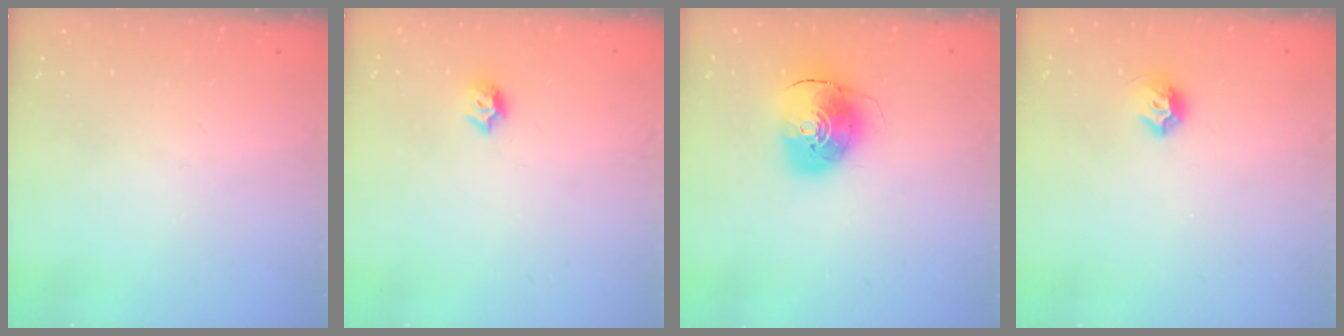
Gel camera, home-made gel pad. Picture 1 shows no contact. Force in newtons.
{"total": 6.3, "press": 6.3, "slide": 0.2}
{"total": 9.8, "press": 9.7, "slide": 1.4}
{"total": 7.0, "press": 6.9, "slide": 1.3}